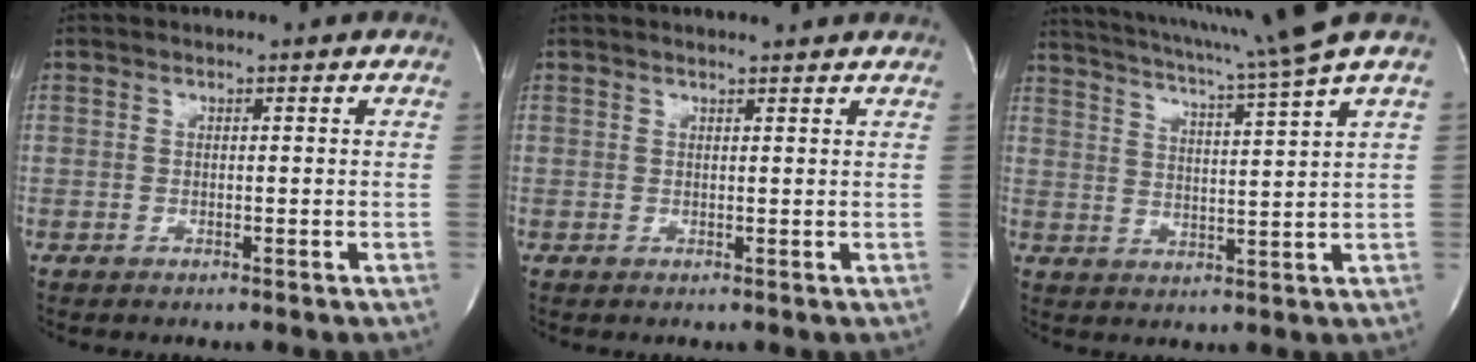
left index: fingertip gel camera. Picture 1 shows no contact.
{"total": 3.6, "force": [3.5, 0.0, 1.1], "torque": [-0.020, 0.011, 0.038]}
{"total": 12.8, "force": [10.7, -2.8, 6.5], "torque": [-0.116, -0.030, 0.154]}